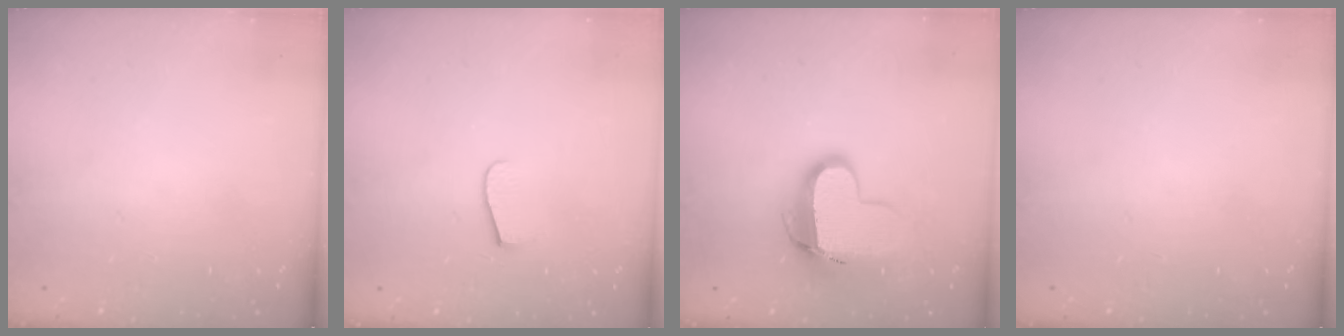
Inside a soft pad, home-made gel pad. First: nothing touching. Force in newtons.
{"total": 6.2, "press": 6.2, "slide": 0.4}
{"total": 11.4, "press": 11.4, "slide": 1.1}
{"total": 0.0}